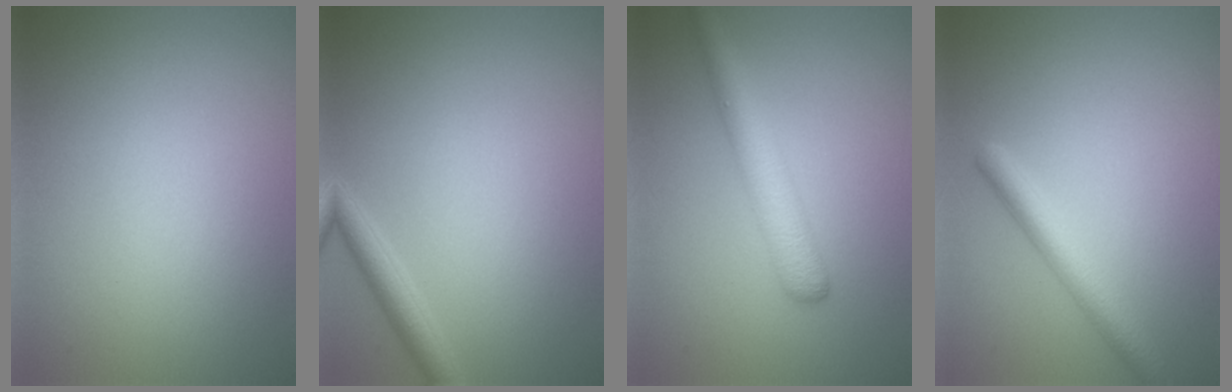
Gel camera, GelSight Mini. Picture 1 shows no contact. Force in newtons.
{"total": 1.9, "press": 1.9, "slide": 0.2}
{"total": 3.8, "press": 3.8, "slide": 0.1}
{"total": 2.8, "press": 2.8, "slide": 0.2}